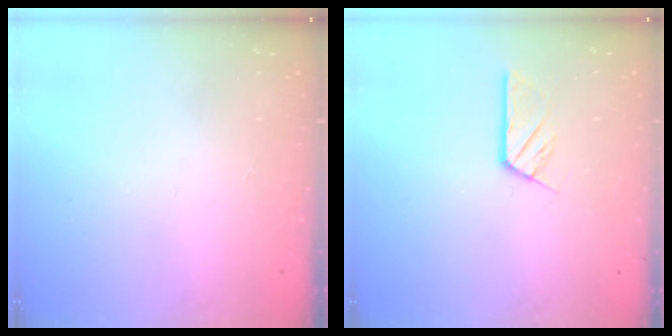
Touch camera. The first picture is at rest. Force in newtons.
{"total": 4.5, "press": 4.5, "slide": 0.0}